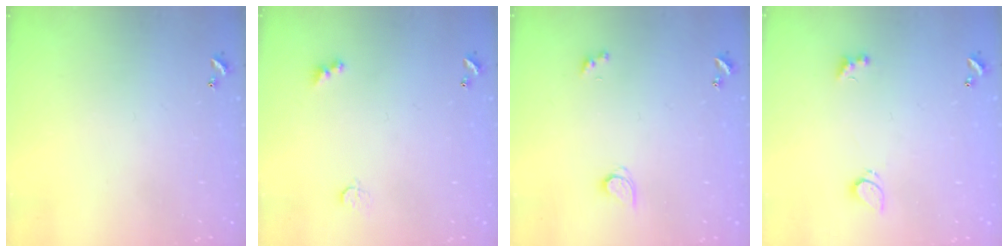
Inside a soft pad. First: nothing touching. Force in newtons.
{"total": 2.9, "press": 2.8, "slide": 0.7}
{"total": 2.6, "press": 2.6, "slide": 0.3}
{"total": 2.2, "press": 2.1, "slide": 0.6}